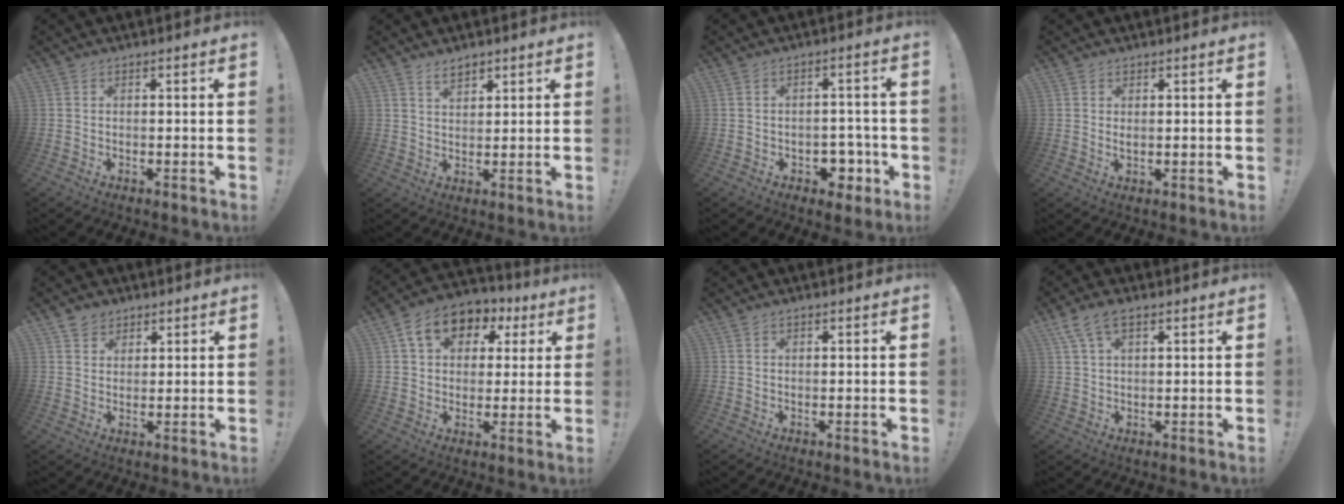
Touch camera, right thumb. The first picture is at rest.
{"total": 4.2, "force": [3.3, 2.0, 1.7], "torque": [-0.013, -0.021, 0.057]}
{"total": 7.4, "force": [-3.0, 5.6, 3.9], "torque": [-0.029, 0.023, -0.046]}
{"total": 1.2, "force": [0.9, 0.5, 0.7], "torque": [0.002, -0.005, 0.013]}
{"total": 4.3, "force": [2.9, 3.2, 0.1], "torque": [0.000, -0.014, 0.055]}
{"total": 12.3, "force": [5.2, 9.1, 6.5], "torque": [-0.097, -0.013, 0.099]}
{"total": 0.8, "force": [0.6, 0.5, 0.4], "torque": [-0.007, 0.001, 0.011]}
{"total": 6.6, "force": [3.6, 2.9, 4.7], "torque": [-0.090, 0.000, 0.070]}